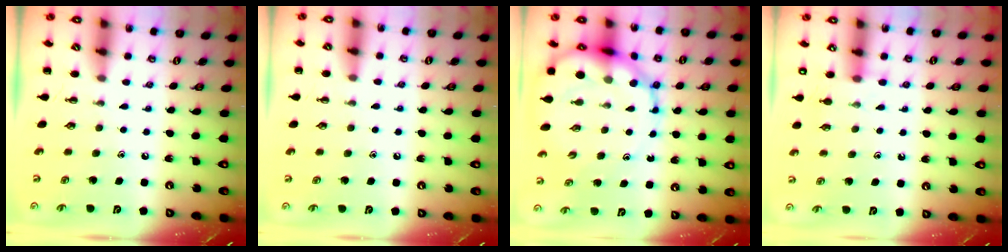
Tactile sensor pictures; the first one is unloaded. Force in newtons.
{"total": 6.0, "press": 5.7, "slide": 2.0}
{"total": 16.4, "press": 15.7, "slide": 4.4}
{"total": 6.8, "press": 6.8, "slide": 0.6}